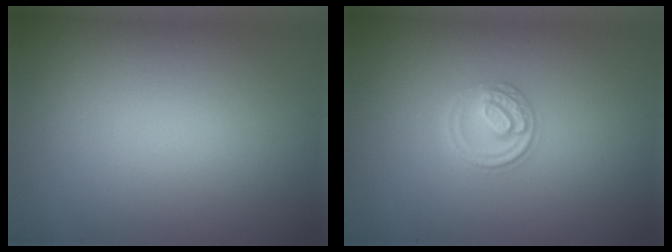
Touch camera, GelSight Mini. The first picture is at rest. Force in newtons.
{"total": 2.5, "press": 2.4, "slide": 0.3}